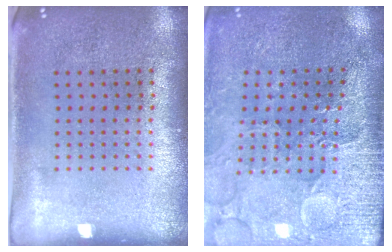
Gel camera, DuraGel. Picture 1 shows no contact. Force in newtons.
{"total": 3.4, "press": 3.4, "slide": 0.4}